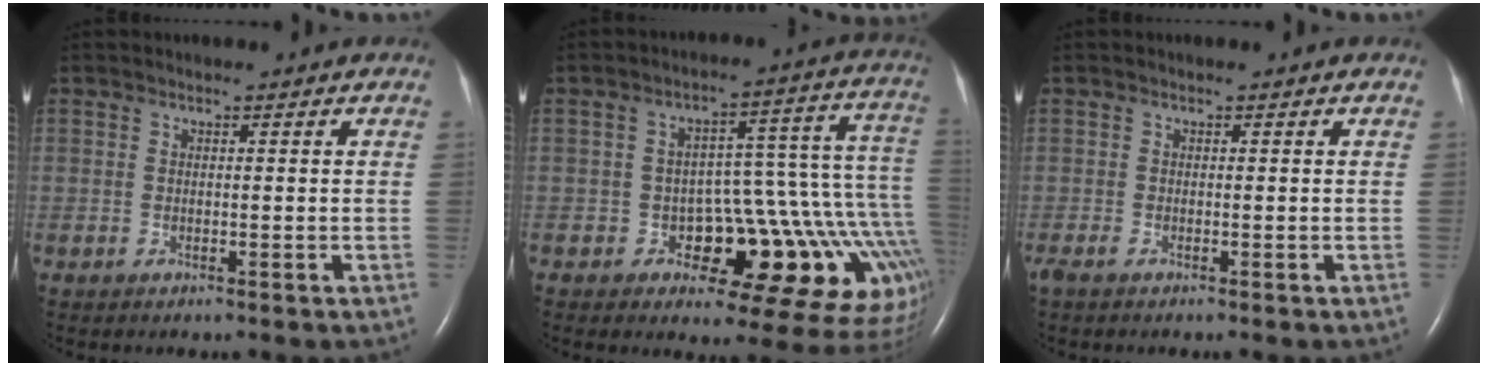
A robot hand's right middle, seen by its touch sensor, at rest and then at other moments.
{"total": 15.0, "force": [-5.1, 5.9, 12.8], "torque": [-0.084, 0.077, -0.068]}
{"total": 0.9, "force": [-0.6, 0.0, 0.6], "torque": [-0.020, -0.005, -0.015]}